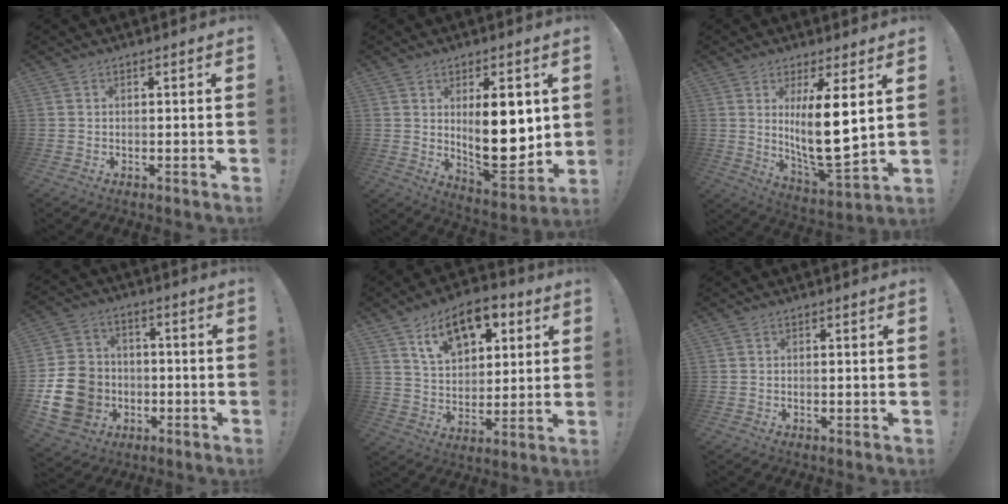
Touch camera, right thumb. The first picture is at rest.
{"total": 15.7, "force": [2.7, 6.2, 14.2], "torque": [-0.215, -0.032, 0.044]}
{"total": 14.3, "force": [3.9, 3.8, 13.2], "torque": [-0.229, -0.042, 0.058]}
{"total": 17.2, "force": [-4.3, 14.5, 8.1], "torque": [-0.147, 0.033, -0.066]}
{"total": 14.7, "force": [8.3, 8.6, 8.5], "torque": [-0.126, -0.038, 0.149]}
{"total": 0.0}